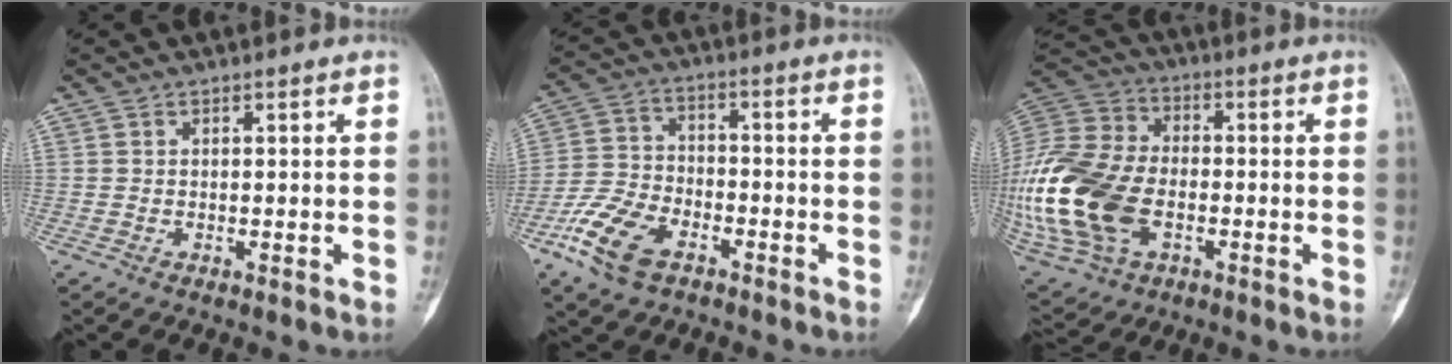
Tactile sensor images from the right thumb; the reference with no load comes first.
{"total": 11.9, "force": [-6.7, 6.6, 7.3], "torque": [-0.149, 0.021, -0.134]}
{"total": 29.6, "force": [-6.2, 19.5, 21.4], "torque": [-0.546, -0.005, -0.107]}